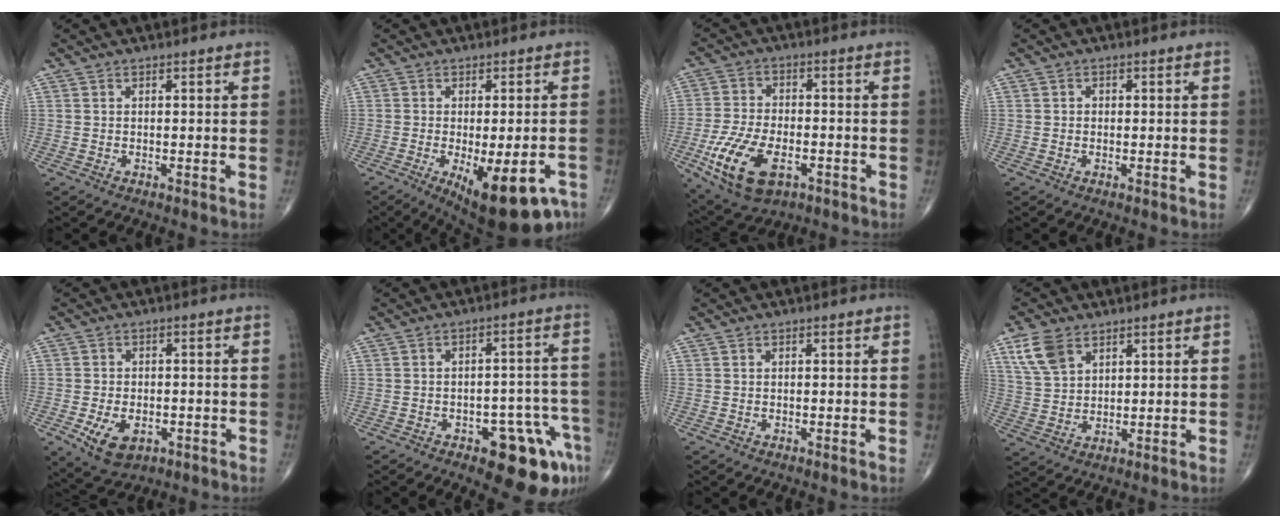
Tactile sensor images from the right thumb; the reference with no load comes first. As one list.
[{"total": 15.2, "force": [-7.3, 5.8, 12.0], "torque": [-0.131, 0.000, -0.090]}, {"total": 14.2, "force": [-5.4, 7.8, 10.6], "torque": [-0.204, 0.007, -0.090]}, {"total": 0.8, "force": [0.0, 0.7, 0.3], "torque": [0.000, 0.002, -0.002]}, {"total": 7.6, "force": [-2.8, 4.7, 5.3], "torque": [-0.084, 0.002, -0.037]}, {"total": 13.0, "force": [-6.6, 5.4, 9.8], "torque": [-0.084, 0.045, -0.075]}, {"total": 0.0}, {"total": 7.3, "force": [4.2, 4.3, 4.1], "torque": [-0.074, -0.011, 0.091]}]